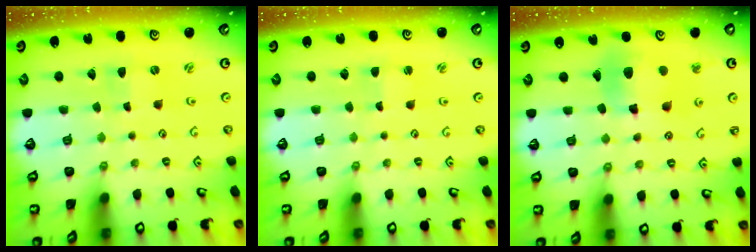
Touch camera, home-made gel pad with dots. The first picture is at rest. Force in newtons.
{"total": 1.5, "press": 1.4, "slide": 0.3}
{"total": 11.2, "press": 11.1, "slide": 1.4}